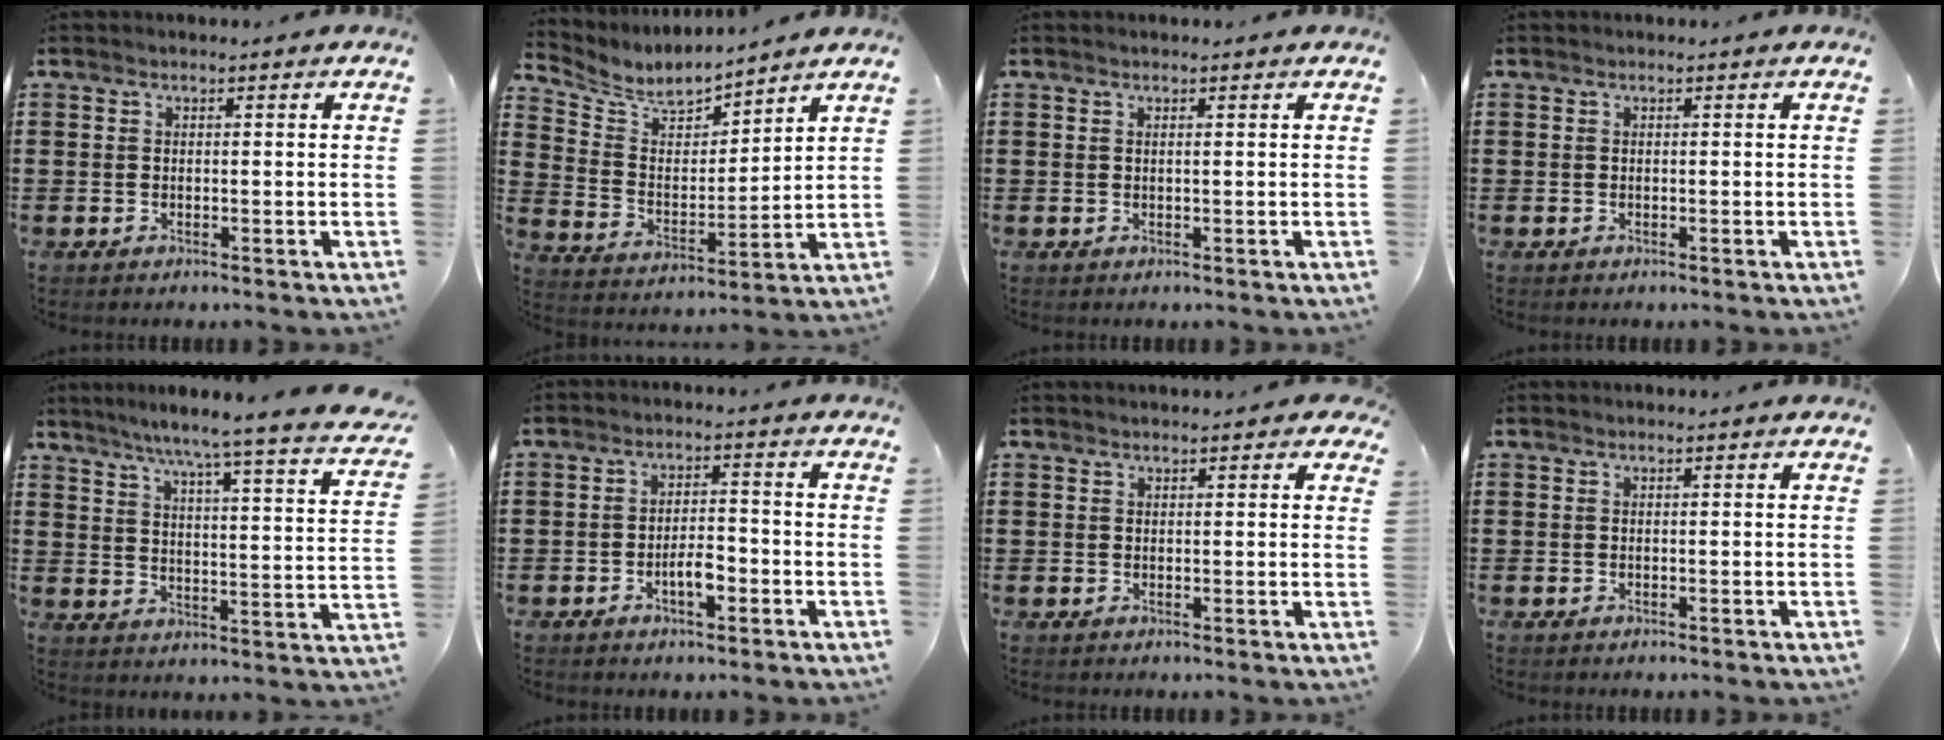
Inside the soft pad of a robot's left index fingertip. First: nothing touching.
{"total": 6.6, "force": [6.1, 1.8, 1.7], "torque": [-0.070, -0.040, 0.105]}
{"total": 0.5, "force": [0.3, -0.1, 0.4], "torque": [-0.007, -0.002, 0.006]}
{"total": 0.0}
{"total": 6.0, "force": [4.9, -1.2, 3.2], "torque": [-0.084, -0.047, 0.072]}
{"total": 4.1, "force": [-1.6, 1.5, 3.5], "torque": [-0.060, 0.008, -0.030]}
{"total": 1.5, "force": [1.2, 0.8, 0.2], "torque": [-0.001, 0.002, 0.021]}
{"total": 0.0}